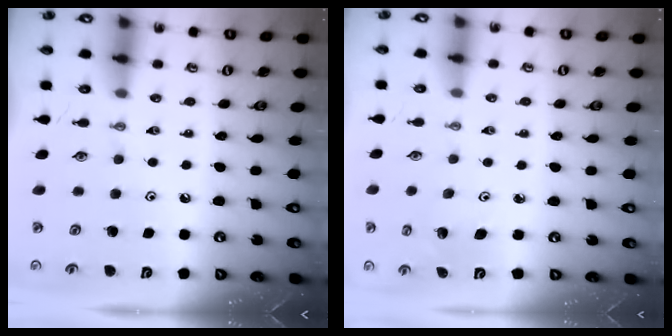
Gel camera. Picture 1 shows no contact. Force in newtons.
{"total": 2.8, "press": 2.8, "slide": 0.3}